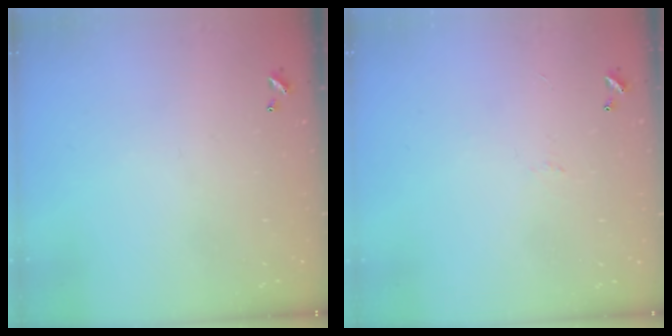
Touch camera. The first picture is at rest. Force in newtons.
{"total": 0.0}